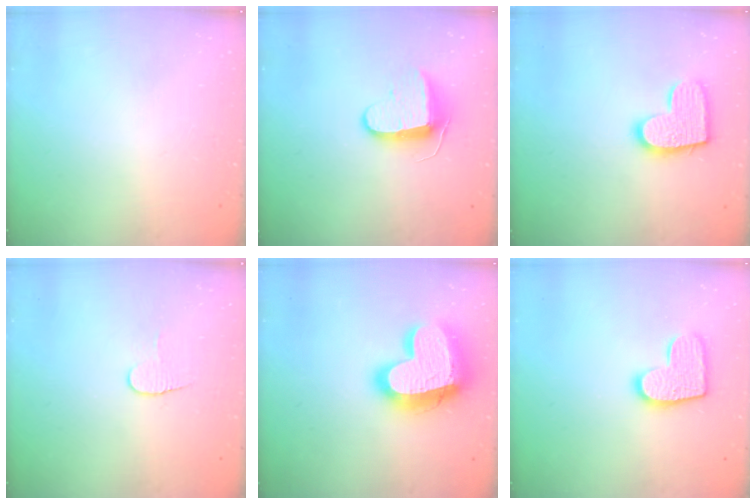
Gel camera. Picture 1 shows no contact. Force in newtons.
{"total": 9.2, "press": 9.2, "slide": 0.7}
{"total": 12.7, "press": 12.7, "slide": 0.7}
{"total": 5.3, "press": 5.3, "slide": 0.5}
{"total": 22.7, "press": 22.6, "slide": 1.9}
{"total": 11.6, "press": 11.6, "slide": 0.6}